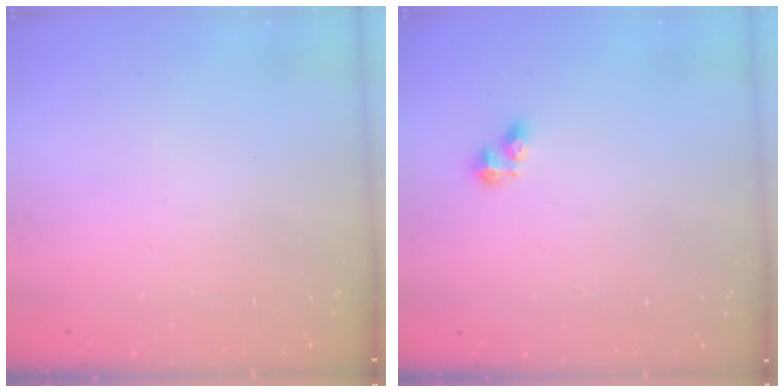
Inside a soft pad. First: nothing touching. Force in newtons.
{"total": 3.4, "press": 3.4, "slide": 0.5}